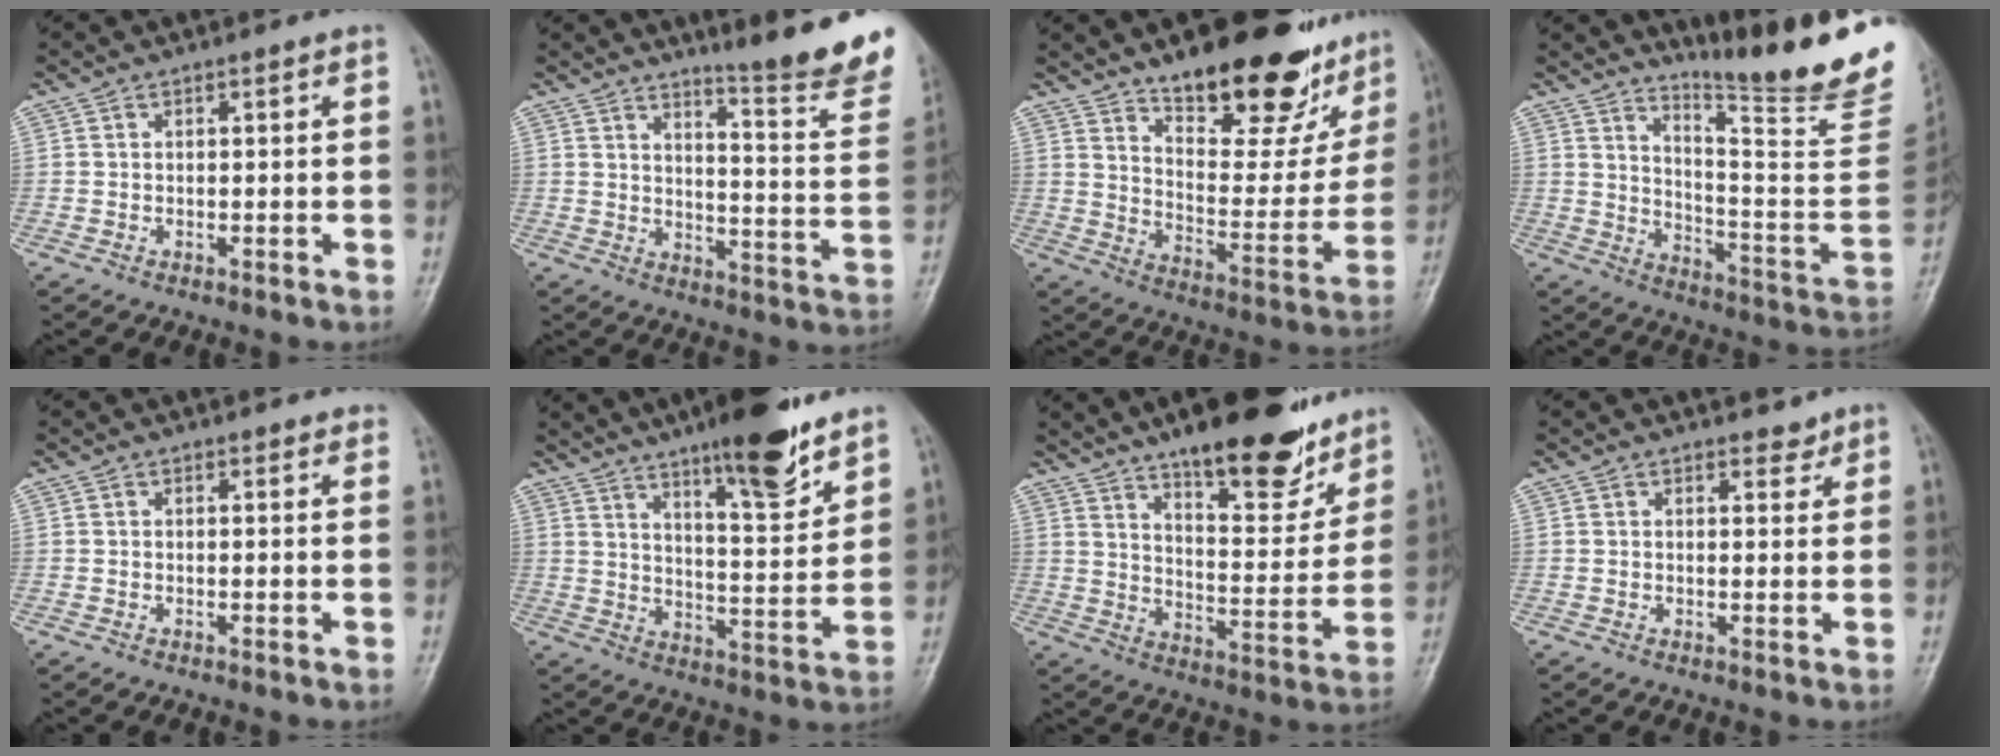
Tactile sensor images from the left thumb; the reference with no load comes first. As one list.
[{"total": 17.6, "force": [14.2, 1.6, 10.3], "torque": [-0.111, -0.143, 0.179]}, {"total": 25.1, "force": [18.1, 9.2, 14.8], "torque": [-0.166, -0.099, 0.260]}, {"total": 21.7, "force": [16.6, 1.8, 13.8], "torque": [-0.176, -0.152, 0.238]}, {"total": 2.2, "force": [2.1, 0.6, 0.4], "torque": [0.002, -0.008, 0.013]}, {"total": 15.5, "force": [10.9, 3.4, 10.5], "torque": [-0.136, -0.067, 0.172]}, {"total": 20.8, "force": [14.9, 6.6, 12.9], "torque": [-0.139, -0.081, 0.227]}, {"total": 2.2, "force": [1.9, 0.9, 0.6], "torque": [0.006, -0.014, 0.024]}]